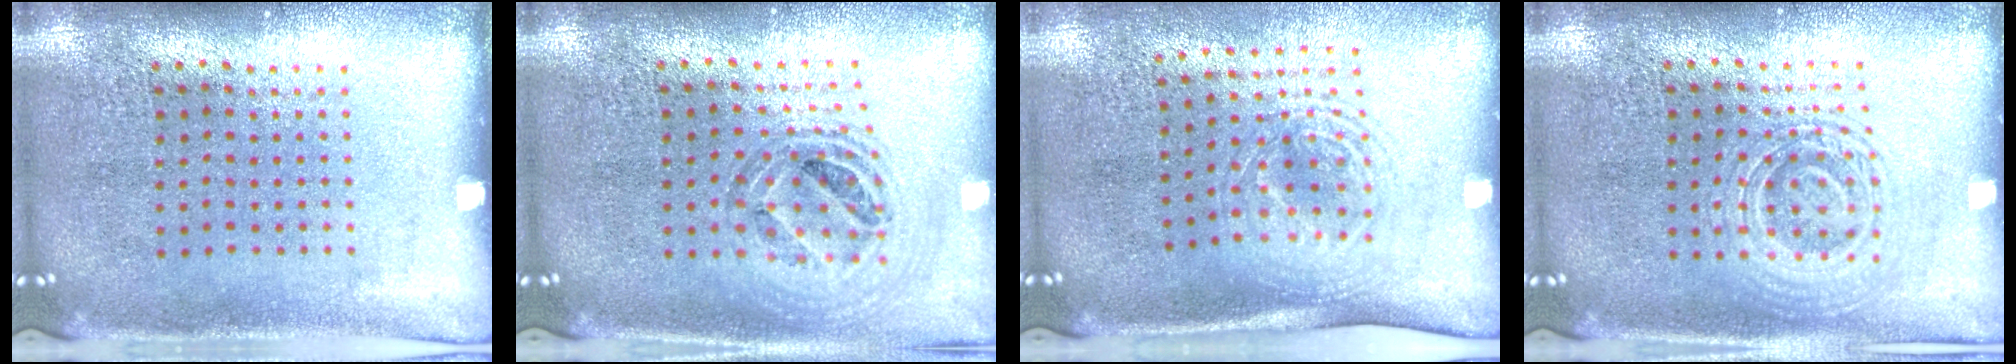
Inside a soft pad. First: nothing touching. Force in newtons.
{"total": 0.9, "press": 0.9, "slide": 0.0}
{"total": 1.7, "press": 1.3, "slide": 1.0}
{"total": 2.9, "press": 2.8, "slide": 0.6}